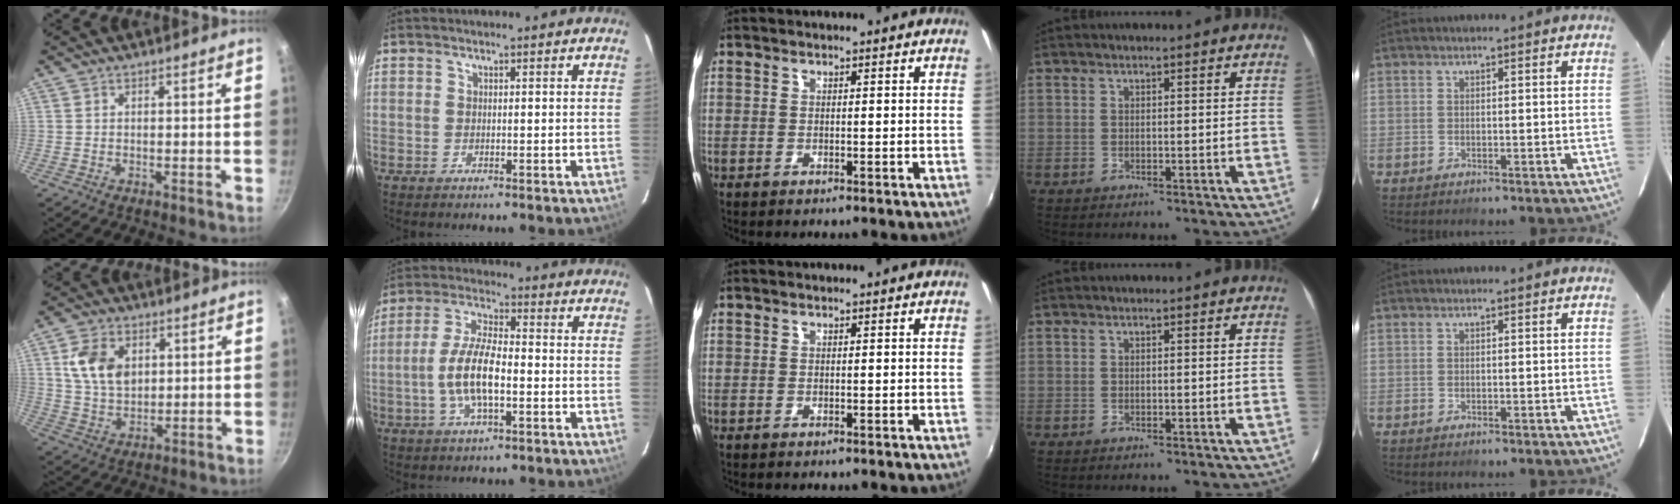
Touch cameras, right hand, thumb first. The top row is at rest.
{"thumb": {"total": 9.8, "force": [2.8, 6.8, 6.4], "torque": [-0.101, -0.010, 0.053]}, "index": {"total": 10.1, "force": [-2.5, 3.4, 9.2], "torque": [-0.187, 0.002, -0.047]}}